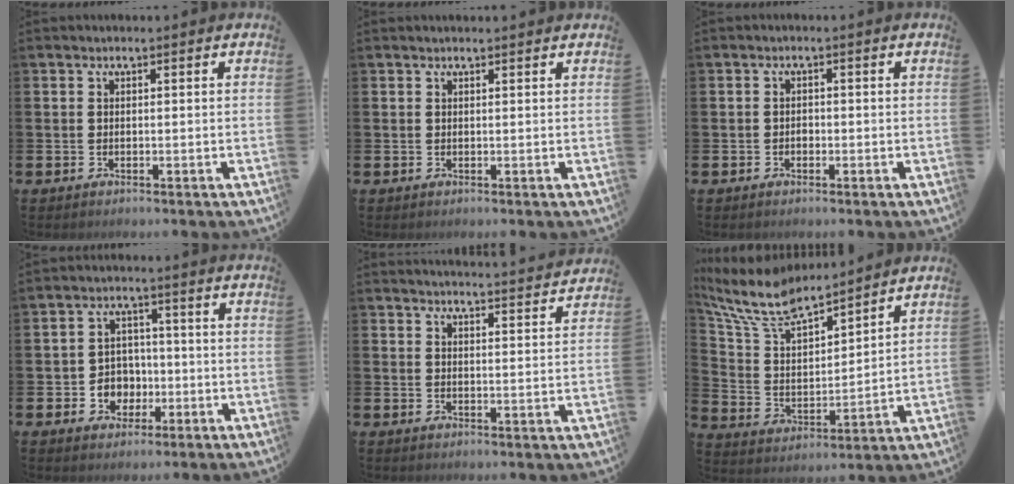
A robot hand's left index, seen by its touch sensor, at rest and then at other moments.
{"total": 0.7, "force": [0.6, 0.0, 0.1], "torque": [0.004, -0.003, 0.011]}
{"total": 0.9, "force": [-0.4, 0.7, 0.3], "torque": [0.002, -0.001, -0.011]}
{"total": 4.4, "force": [-0.9, 4.1, 1.1], "torque": [-0.018, -0.001, -0.025]}
{"total": 4.0, "force": [3.9, -0.4, 0.2], "torque": [0.004, -0.037, 0.066]}
{"total": 8.4, "force": [7.6, 1.8, 3.0], "torque": [-0.089, -0.043, 0.135]}